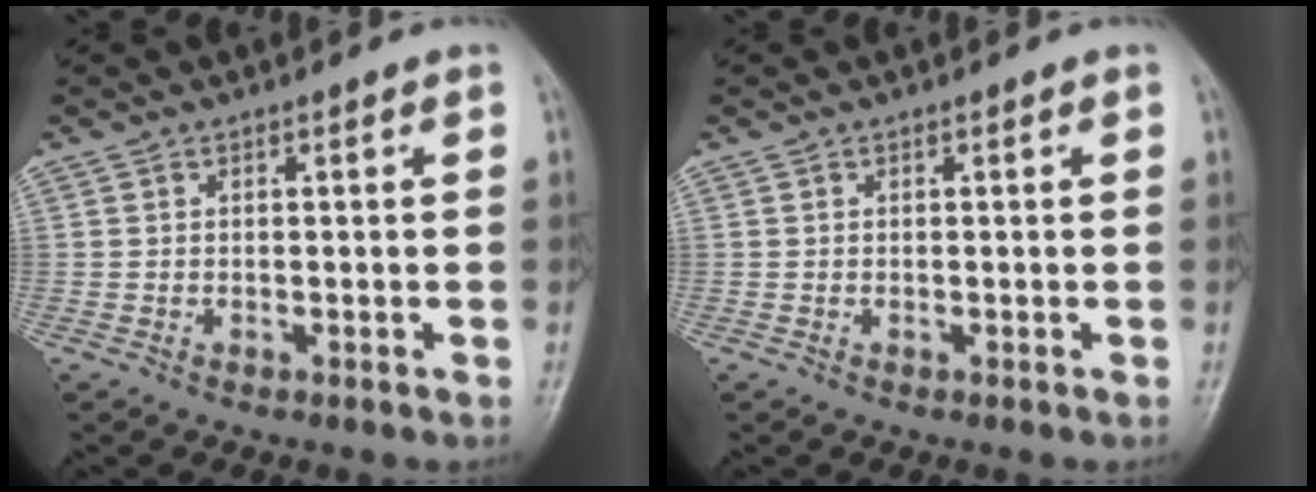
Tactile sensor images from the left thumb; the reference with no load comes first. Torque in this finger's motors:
{"motor_torque": [0.00, 0.00, 0.00, 0.00, 0.00]}